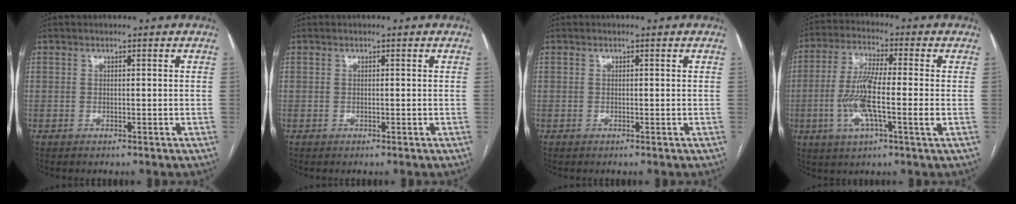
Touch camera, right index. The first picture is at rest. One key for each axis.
{"total": 0.0}
{"total": 0.0}
{"total": 11.0, "fx": -1.8, "fy": 1.2, "fz": 10.8, "tx": -0.218, "ty": 0.001, "tz": -0.041}